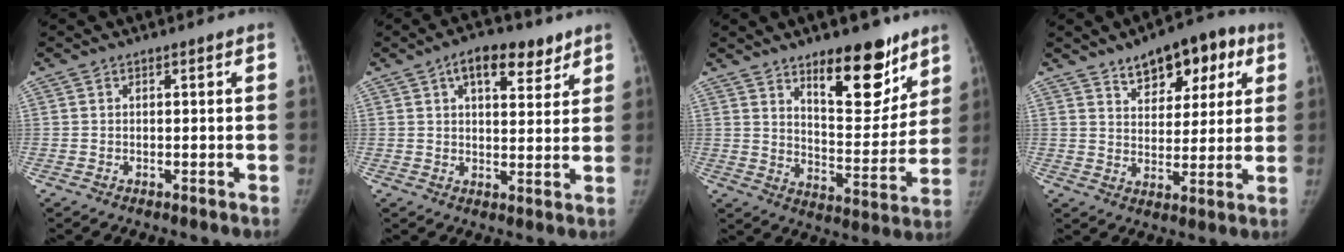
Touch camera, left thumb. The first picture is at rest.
{"total": 9.8, "force": [5.5, 4.8, 6.4], "torque": [-0.067, -0.017, 0.081]}
{"total": 15.9, "force": [10.4, 6.5, 10.1], "torque": [-0.090, -0.079, 0.165]}
{"total": 13.0, "force": [7.2, 7.0, 8.3], "torque": [-0.070, -0.018, 0.104]}